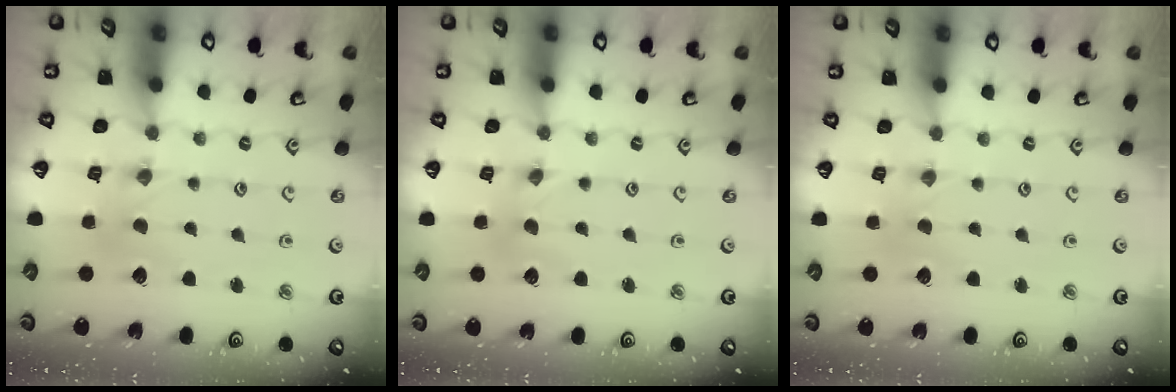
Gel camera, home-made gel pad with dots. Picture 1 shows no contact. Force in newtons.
{"total": 0.9, "press": 0.9, "slide": 0.2}
{"total": 0.0}